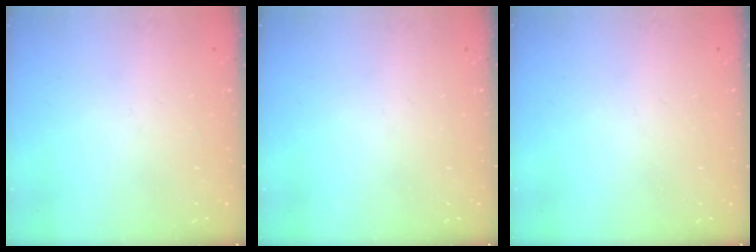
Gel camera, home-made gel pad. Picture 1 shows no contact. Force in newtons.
{"total": 0.0}
{"total": 0.0}